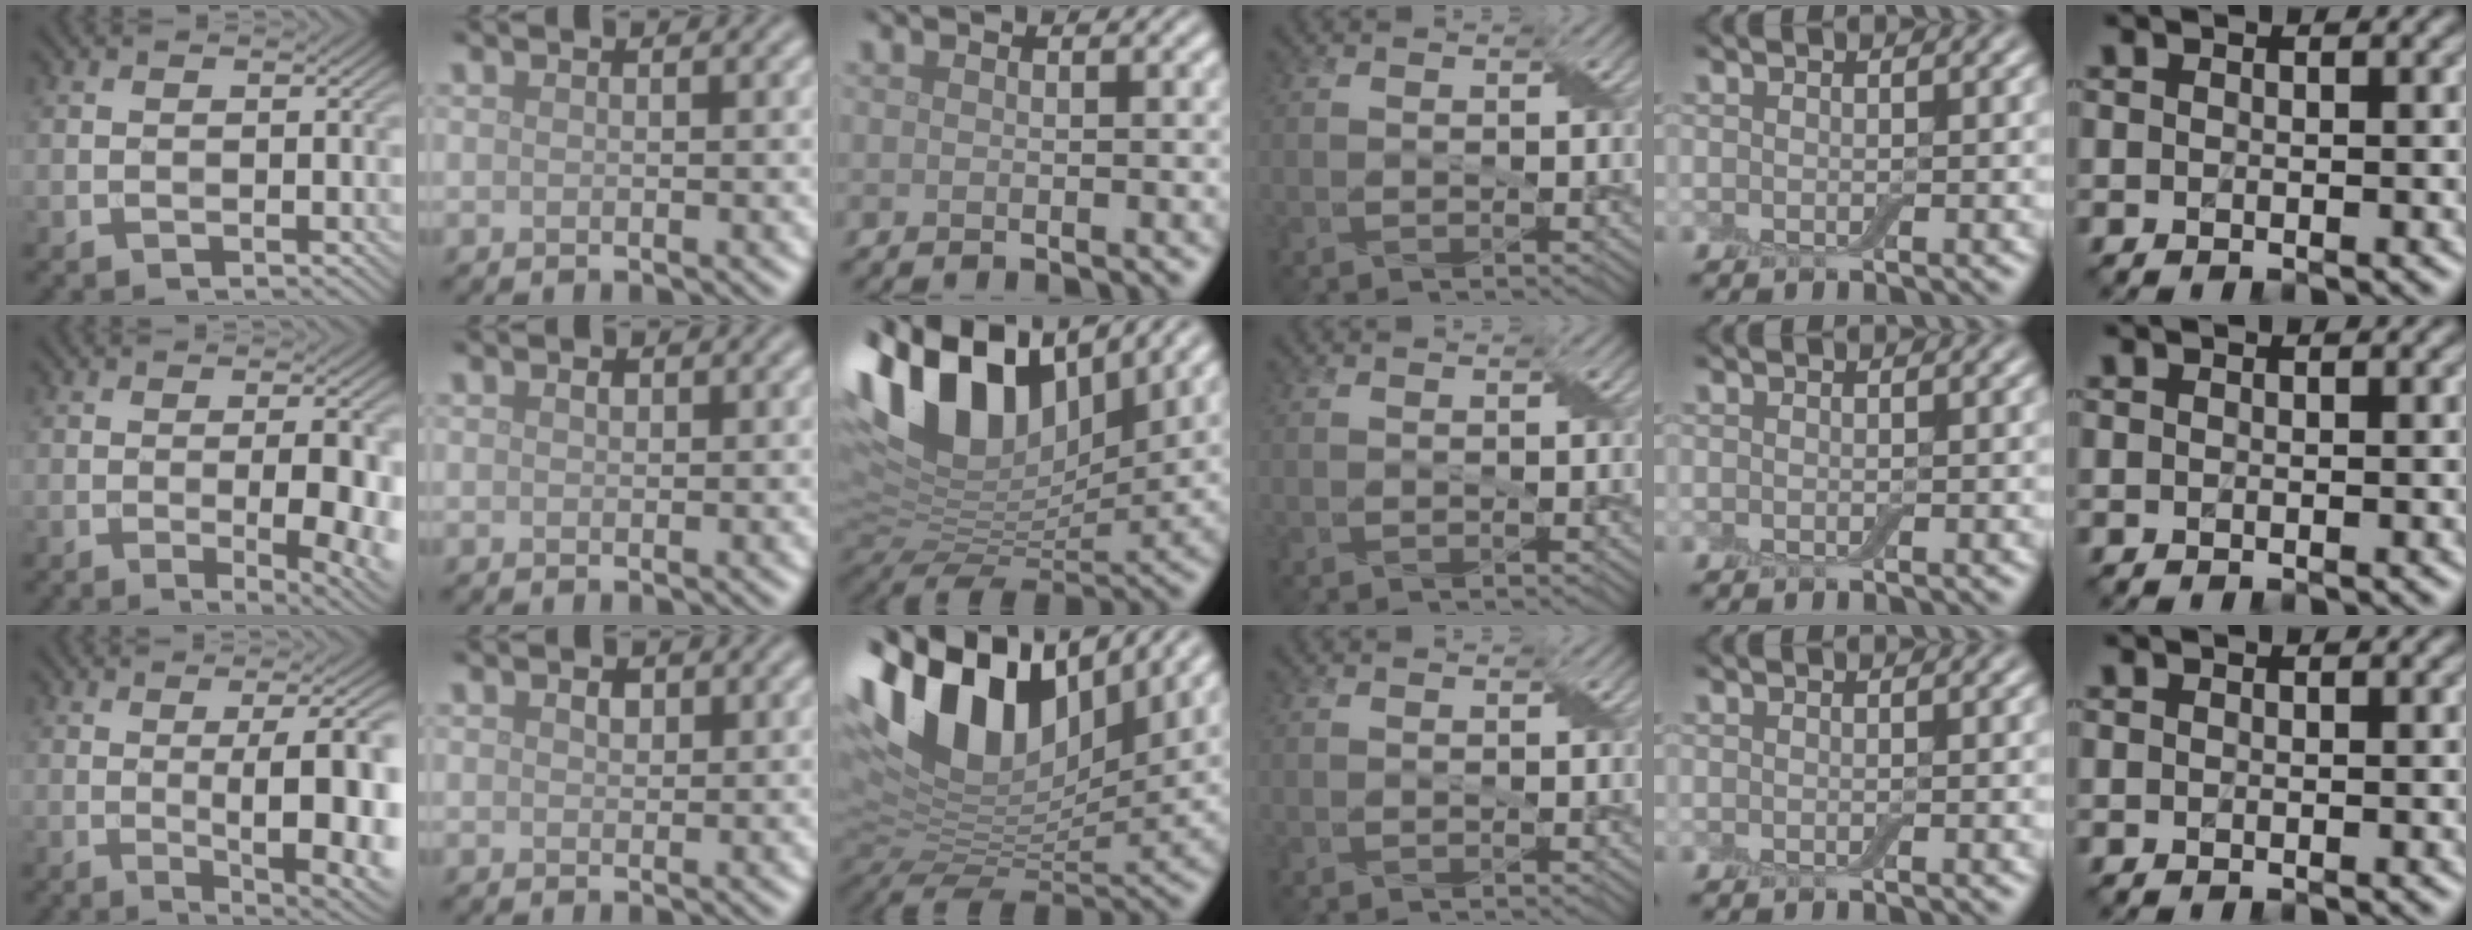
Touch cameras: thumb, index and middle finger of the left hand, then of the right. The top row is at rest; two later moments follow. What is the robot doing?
{"motion": "wrap", "object": "adhesive wrap"}